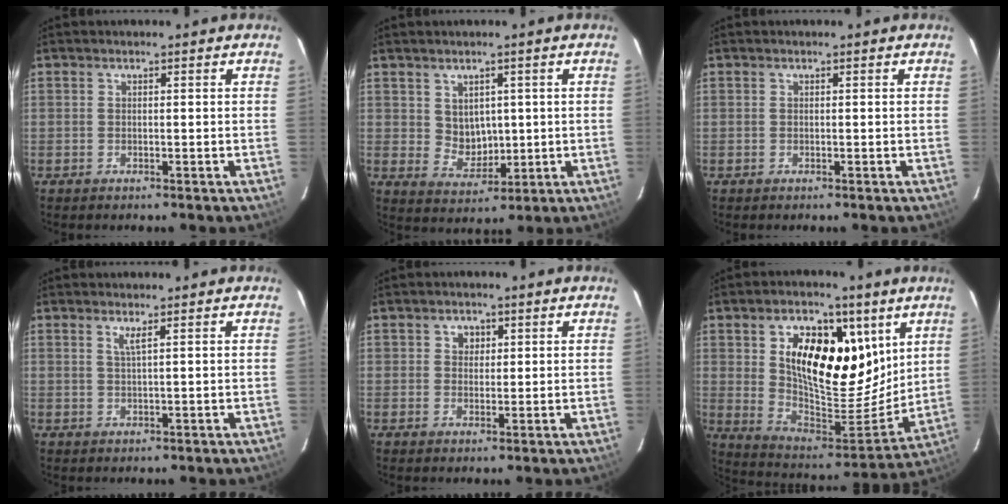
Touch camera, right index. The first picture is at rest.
{"total": 5.2, "force": [1.4, 4.4, 2.4], "torque": [-0.040, 0.002, 0.040]}
{"total": 0.0}
{"total": 1.5, "force": [0.8, -0.3, 1.3], "torque": [-0.025, -0.002, 0.015]}
{"total": 2.5, "force": [0.8, 2.2, 0.7], "torque": [-0.006, 0.009, 0.013]}
{"total": 20.6, "force": [8.3, 11.2, 15.1], "torque": [-0.261, -0.002, 0.151]}